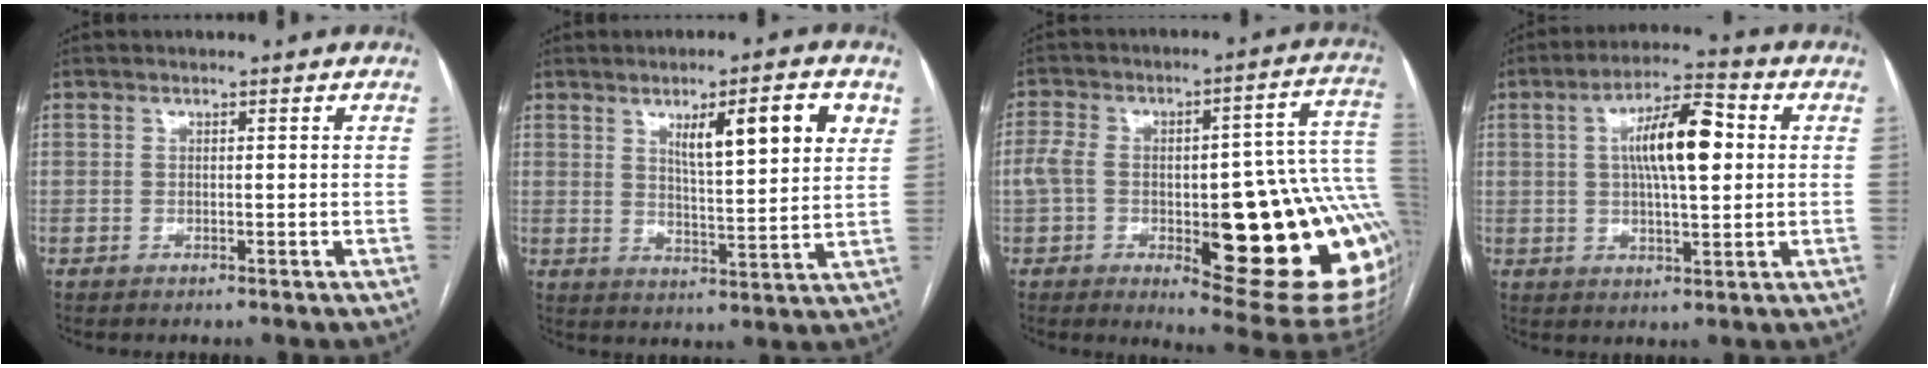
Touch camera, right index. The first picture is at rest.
{"total": 10.4, "force": [4.7, 1.4, 9.2], "torque": [-0.140, 0.003, 0.071]}
{"total": 28.2, "force": [-4.3, 7.6, 26.8], "torque": [-0.304, 0.022, -0.041]}
{"total": 10.7, "force": [1.9, 2.8, 10.2], "torque": [-0.183, 0.023, 0.028]}